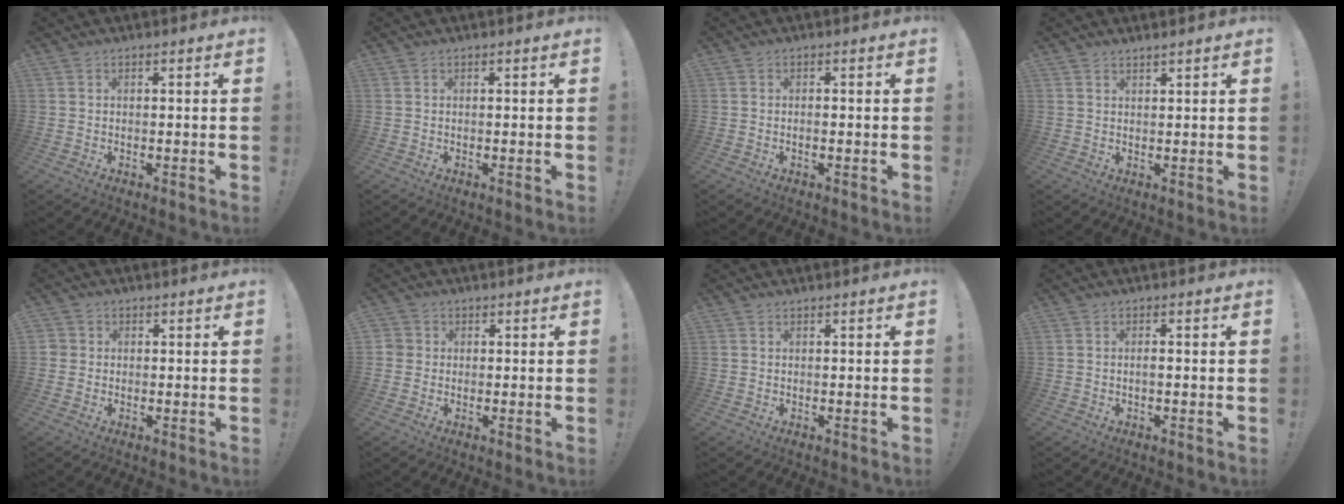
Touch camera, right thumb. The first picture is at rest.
{"total": 0.0}
{"total": 0.7, "force": [-0.3, 0.0, 0.6], "torque": [-0.010, 0.000, -0.006]}
{"total": 1.5, "force": [1.5, 0.1, 0.2], "torque": [0.005, -0.008, 0.026]}
{"total": 2.1, "force": [-0.1, 2.0, 0.5], "torque": [-0.010, 0.005, -0.001]}
{"total": 2.7, "force": [0.1, 2.7, 0.6], "torque": [-0.014, 0.005, 0.003]}
{"total": 0.0}
{"total": 1.5, "force": [-0.4, 0.2, 1.4], "torque": [-0.028, 0.002, -0.009]}